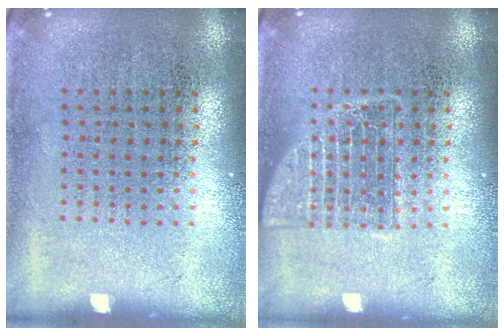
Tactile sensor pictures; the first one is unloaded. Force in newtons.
{"total": 2.2, "press": 2.1, "slide": 0.5}